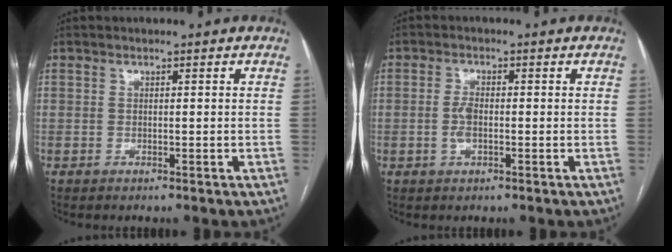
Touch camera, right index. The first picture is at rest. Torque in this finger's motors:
{"motor_torque": [0.64, -0.14, 0.19, 0.07]}